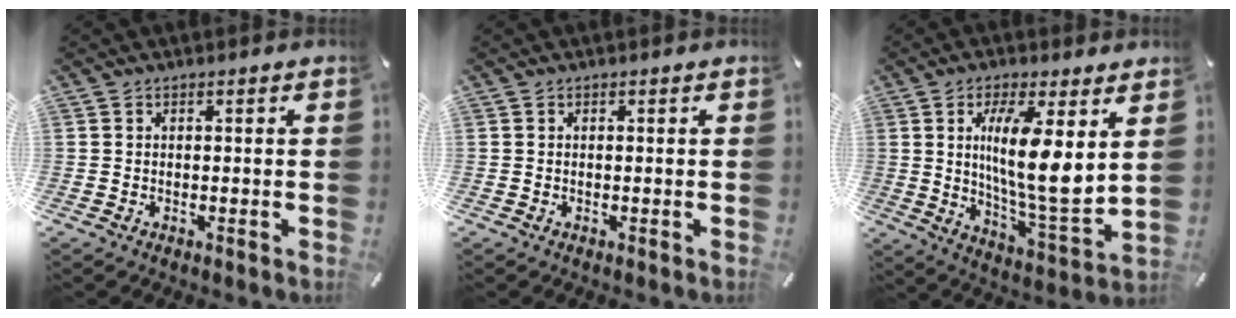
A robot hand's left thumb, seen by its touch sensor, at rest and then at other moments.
{"total": 0.0}
{"total": 14.7, "force": [4.1, 3.3, 13.7], "torque": [-0.235, -0.032, 0.061]}